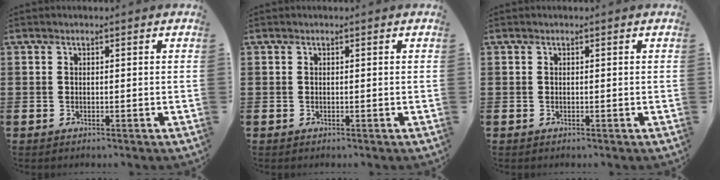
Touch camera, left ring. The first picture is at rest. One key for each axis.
{"total": 0.0}
{"total": 0.0}